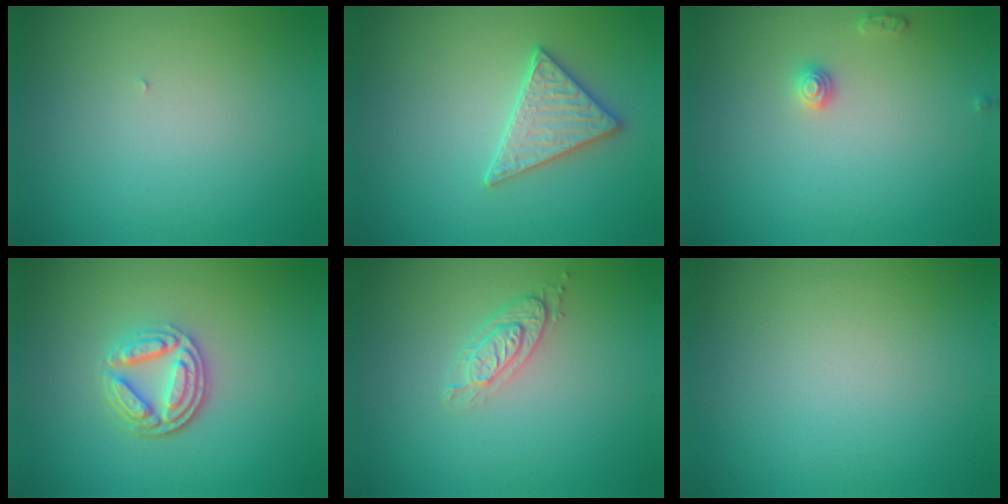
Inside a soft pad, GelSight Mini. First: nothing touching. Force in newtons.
{"total": 3.1, "press": 3.0, "slide": 0.4}
{"total": 1.2, "press": 1.2, "slide": 0.0}
{"total": 4.1, "press": 3.2, "slide": 2.5}
{"total": 2.1, "press": 1.9, "slide": 0.8}
{"total": 0.0}